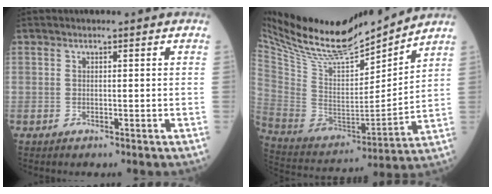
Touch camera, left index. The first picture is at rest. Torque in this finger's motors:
{"motor_torque": [1.00, -1.13, 0.05, 0.05]}